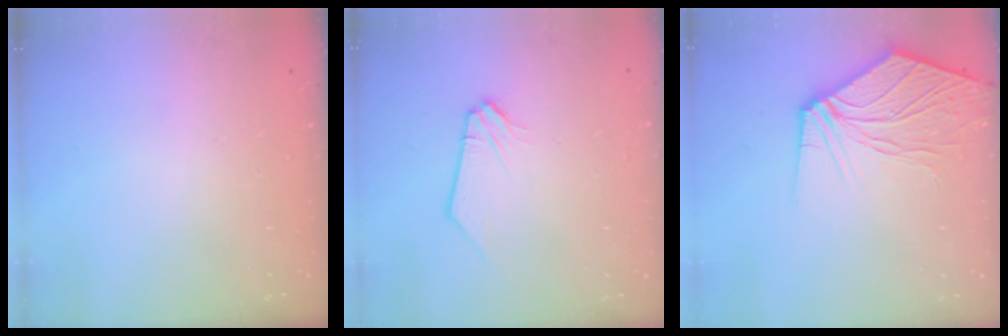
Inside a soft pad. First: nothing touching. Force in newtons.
{"total": 0.0}
{"total": 12.0, "press": 11.9, "slide": 1.8}